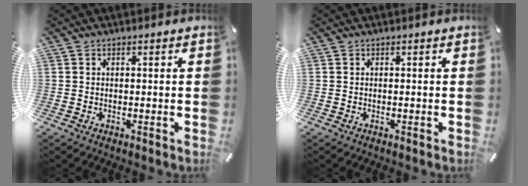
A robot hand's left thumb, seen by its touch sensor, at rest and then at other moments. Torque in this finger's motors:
{"motor_torque": [-0.43, -0.27, -0.01, -0.09, 0.00]}